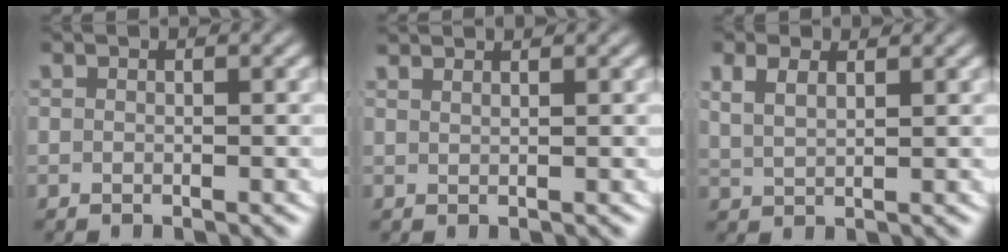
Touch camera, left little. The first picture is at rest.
{"total": 1.6, "force": [1.5, -0.5, 0.3], "torque": [-0.003, -0.001, 0.030]}
{"total": 2.3, "force": [1.5, 1.2, 1.3], "torque": [-0.032, -0.006, 0.035]}